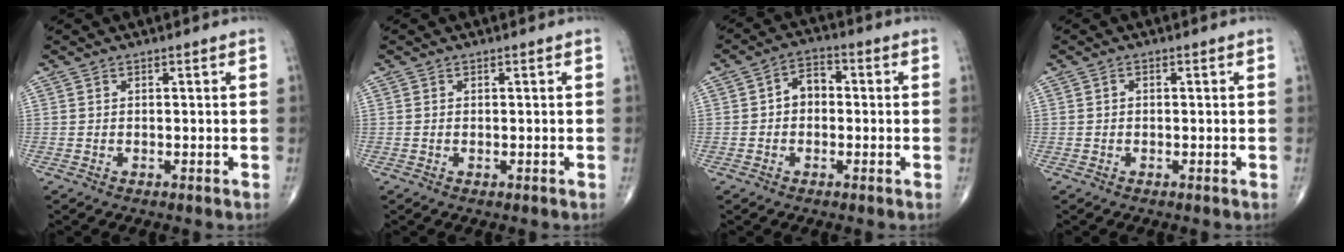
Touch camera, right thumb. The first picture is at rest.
{"total": 0.0}
{"total": 5.0, "force": [-0.1, 3.7, 3.4], "torque": [-0.039, 0.021, -0.014]}
{"total": 0.5, "force": [0.0, 0.4, 0.3], "torque": [-0.004, 0.000, -0.004]}